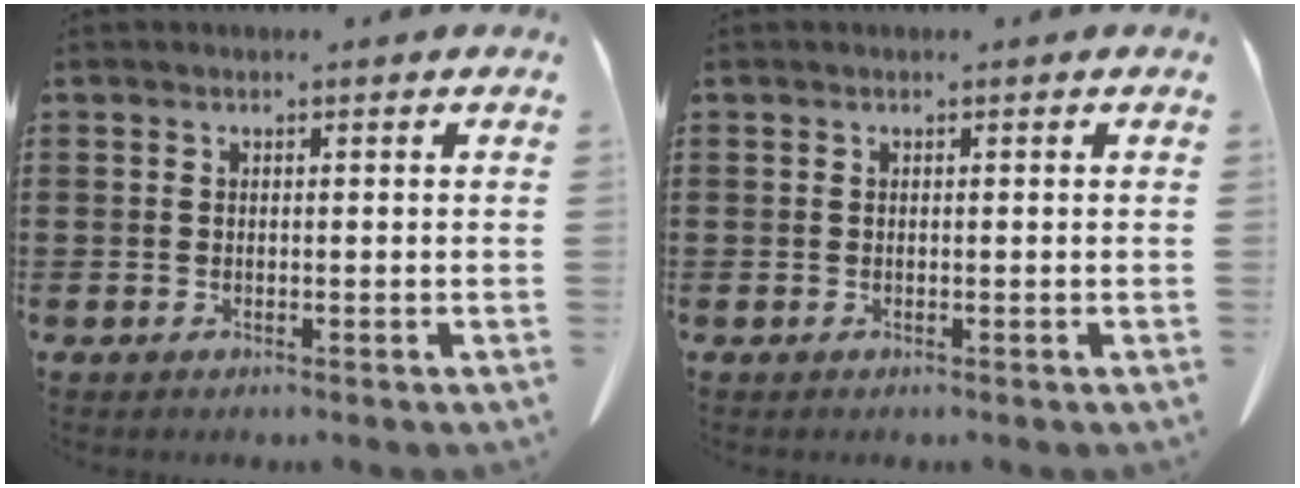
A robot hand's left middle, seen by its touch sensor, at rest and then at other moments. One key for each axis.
{"total": 0.0}